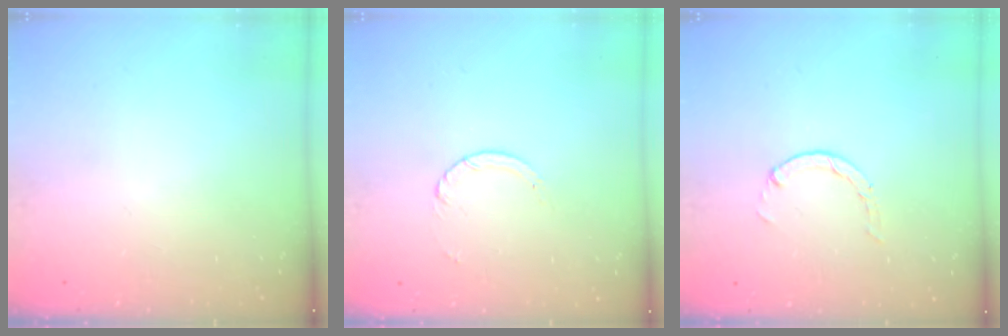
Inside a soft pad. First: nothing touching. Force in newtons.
{"total": 2.5, "press": 2.4, "slide": 0.2}
{"total": 0.6, "press": 0.6, "slide": 0.2}